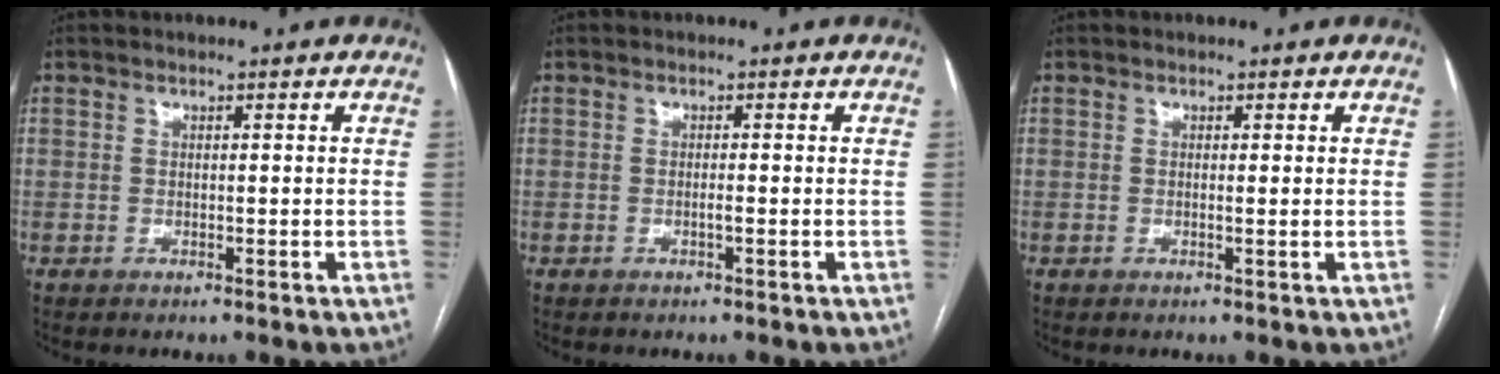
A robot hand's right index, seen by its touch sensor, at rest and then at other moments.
{"total": 0.8, "force": [-0.3, -0.1, 0.7], "torque": [-0.014, 0.001, -0.006]}
{"total": 0.5, "force": [0.1, -0.1, 0.5], "torque": [-0.008, -0.001, -0.001]}